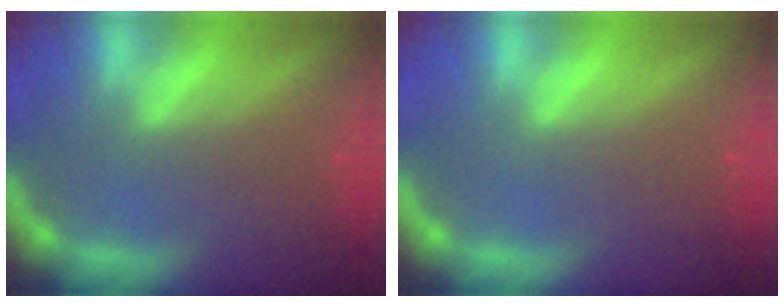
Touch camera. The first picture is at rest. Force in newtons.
{"total": 0.0}